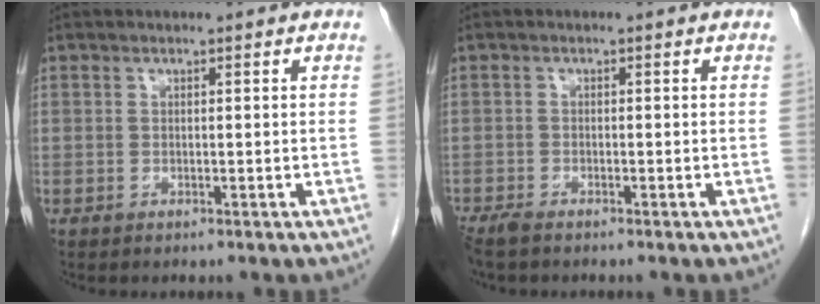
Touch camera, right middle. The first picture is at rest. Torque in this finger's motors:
{"motor_torque": [0.24, -0.13, 0.05, 0.02]}